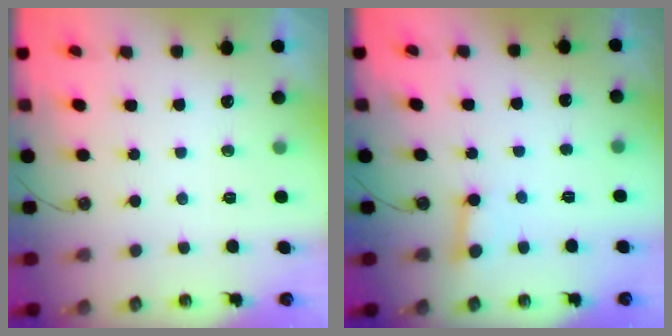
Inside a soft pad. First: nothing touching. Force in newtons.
{"total": 2.6, "press": 2.5, "slide": 0.3}